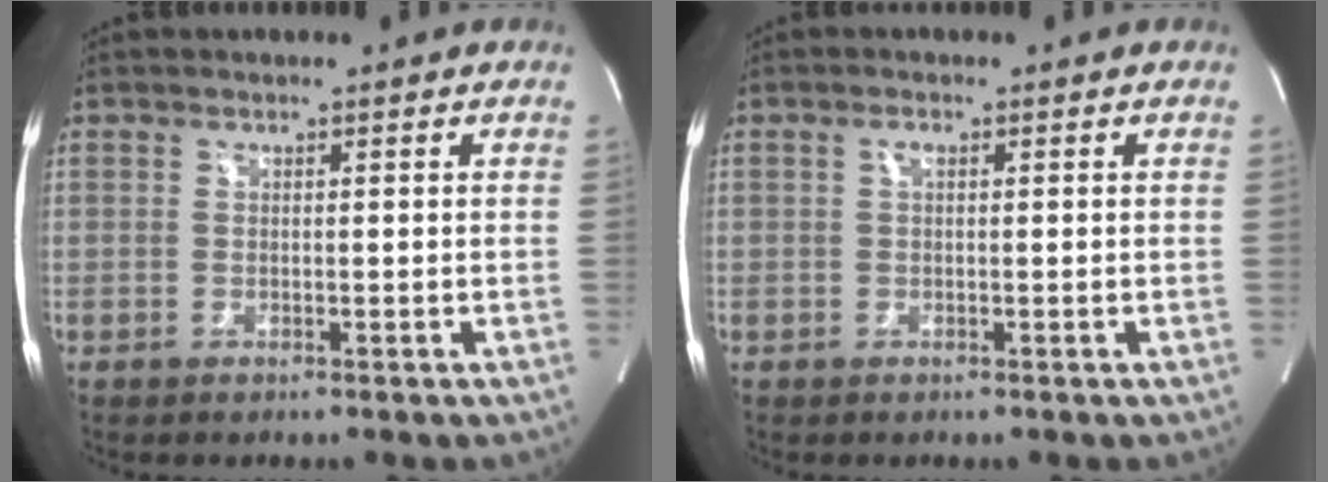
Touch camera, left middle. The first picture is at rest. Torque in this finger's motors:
{"motor_torque": [0.38, -0.22, 0.09, 0.04]}